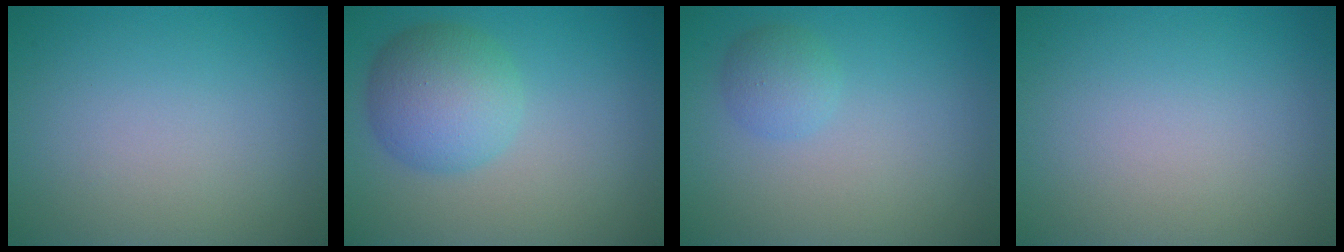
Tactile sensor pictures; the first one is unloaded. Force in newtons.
{"total": 5.3, "press": 5.3, "slide": 0.1}
{"total": 1.9, "press": 1.9, "slide": 0.1}
{"total": 0.0}